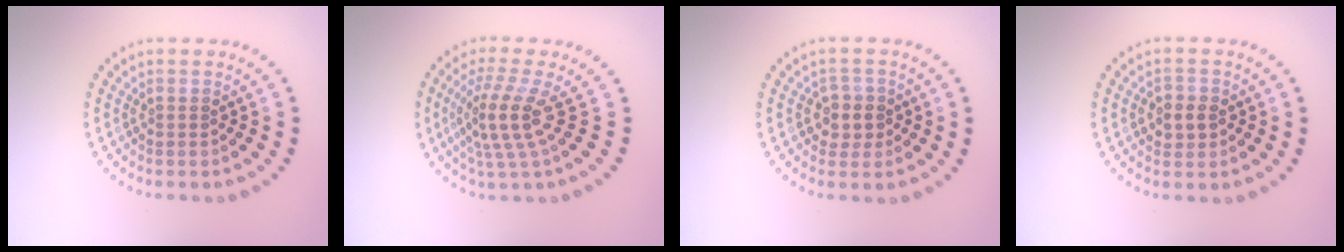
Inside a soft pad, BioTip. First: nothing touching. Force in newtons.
{"total": 4.0, "press": 2.8, "slide": 2.8}
{"total": 2.1, "press": 1.9, "slide": 0.9}
{"total": 2.2, "press": 2.1, "slide": 0.4}